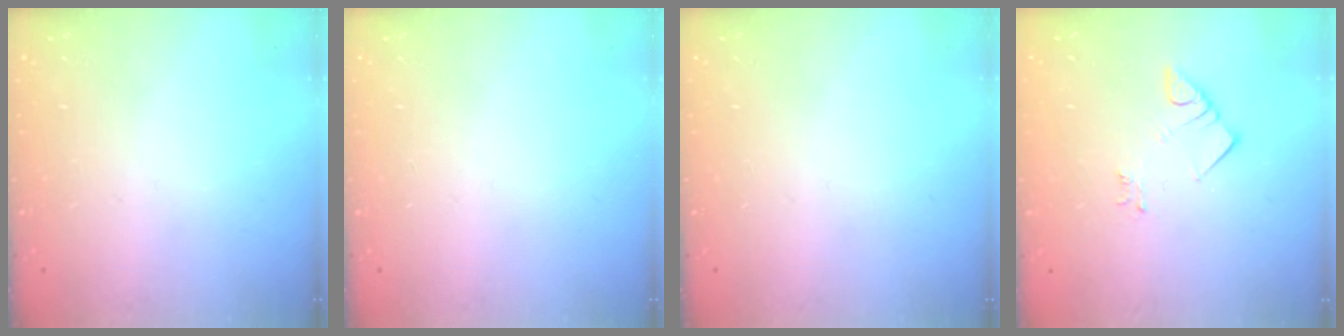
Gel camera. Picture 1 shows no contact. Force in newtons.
{"total": 0.0}
{"total": 0.0}
{"total": 3.3, "press": 3.3, "slide": 0.1}